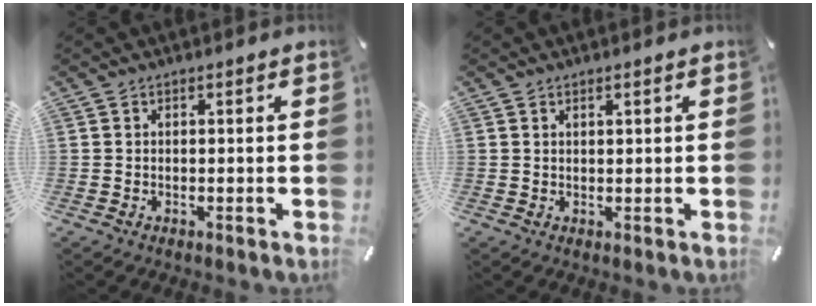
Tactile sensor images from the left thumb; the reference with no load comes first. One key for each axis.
{"total": 0.8, "fx": 0.5, "fy": 0.3, "fz": 0.5, "tx": -0.010, "ty": 0.000, "tz": 0.009}